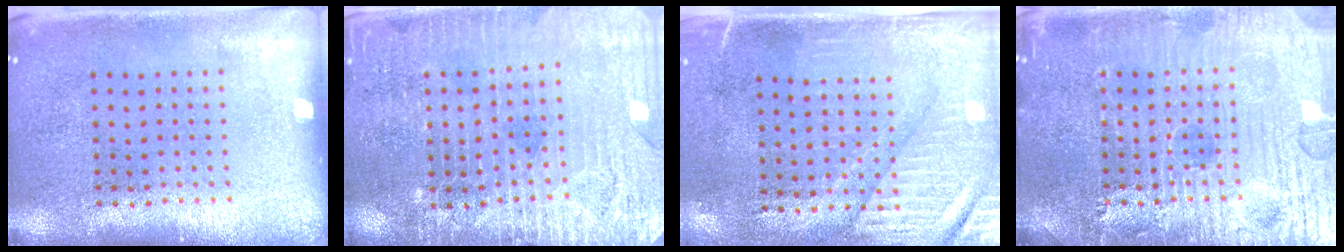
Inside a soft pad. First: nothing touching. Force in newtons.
{"total": 3.2, "press": 3.1, "slide": 0.8}
{"total": 3.0, "press": 2.6, "slide": 1.5}
{"total": 7.6, "press": 7.5, "slide": 0.8}